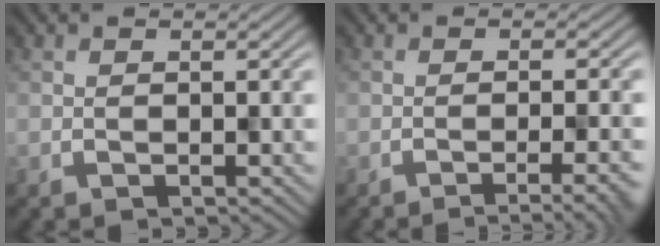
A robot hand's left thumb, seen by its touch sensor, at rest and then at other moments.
{"total": 4.7, "force": [-2.7, 0.9, 3.7], "torque": [-0.038, 0.008, -0.033]}